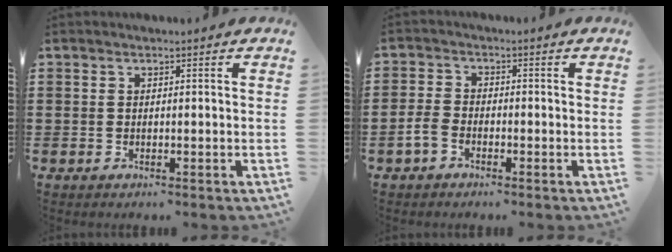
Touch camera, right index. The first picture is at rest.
{"total": 2.9, "force": [-1.6, 1.7, 1.7], "torque": [-0.053, -0.004, -0.036]}